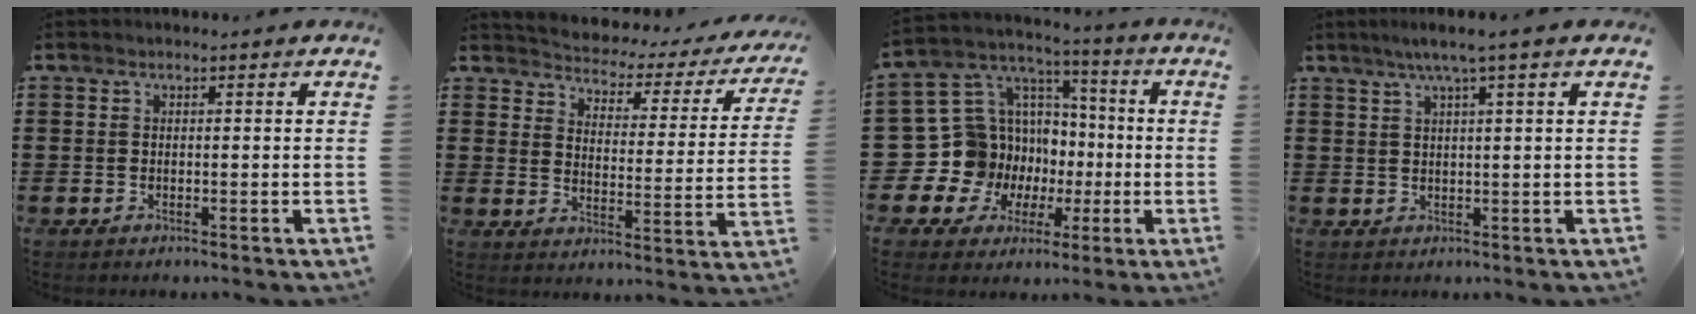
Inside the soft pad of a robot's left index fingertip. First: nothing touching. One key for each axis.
{"total": 2.3, "fx": 2.2, "fy": 0.4, "fz": 0.2, "tx": -0.025, "ty": -0.031, "tz": 0.026}
{"total": 13.3, "fx": -2.8, "fy": 12.6, "fz": 2.9, "tx": -0.124, "ty": -0.017, "tz": -0.021}
{"total": 3.3, "fx": 1.7, "fy": -0.6, "fz": 2.8, "tx": -0.056, "ty": -0.002, "tz": 0.027}